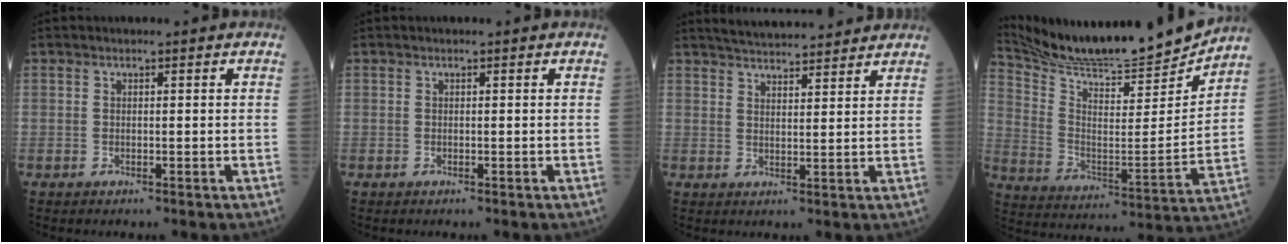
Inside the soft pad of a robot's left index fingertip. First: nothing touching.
{"total": 0.0}
{"total": 11.4, "force": [10.6, 1.6, 3.9], "torque": [-0.060, 0.018, 0.148]}
{"total": 20.0, "force": [19.0, 0.3, 6.0], "torque": [-0.123, -0.055, 0.301]}